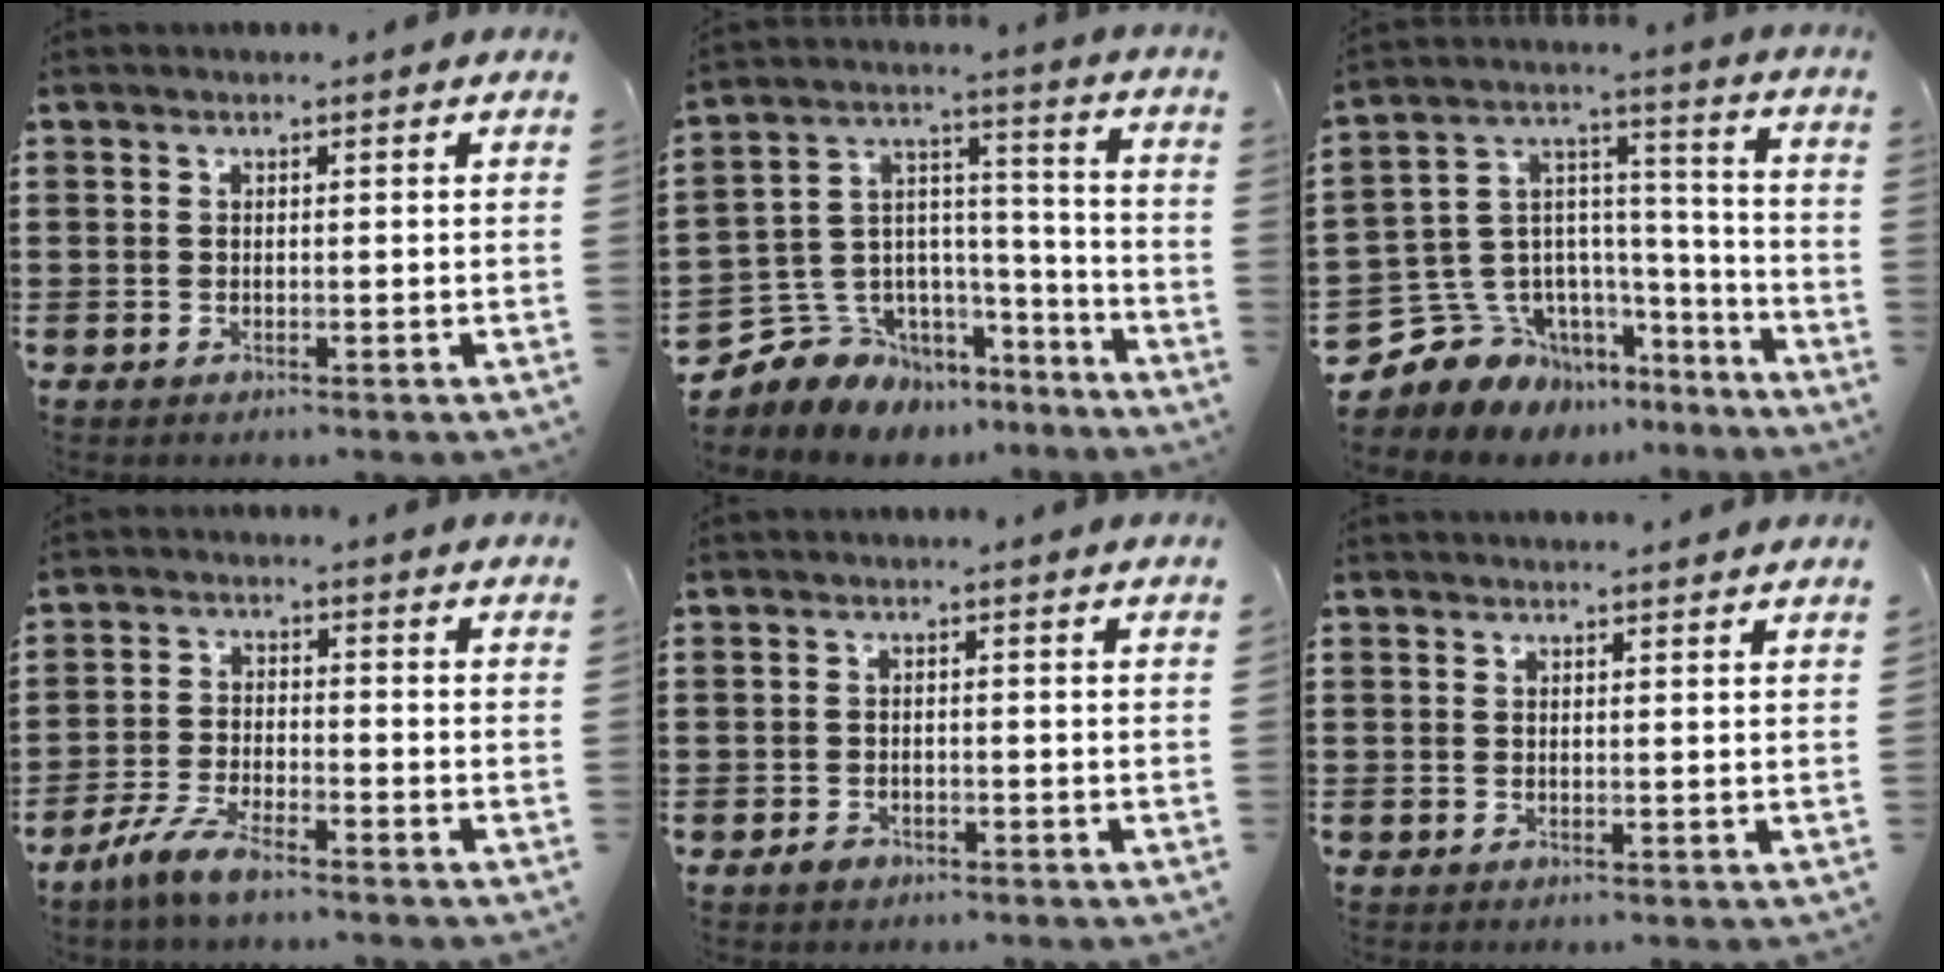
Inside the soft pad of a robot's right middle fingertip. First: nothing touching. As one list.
[{"total": 6.7, "force": [-4.4, 5.0, -0.8], "torque": [-0.021, -0.010, -0.082]}, {"total": 8.9, "force": [-6.5, 6.0, 0.2], "torque": [-0.043, -0.009, -0.123]}, {"total": 5.3, "force": [-4.2, 0.8, 3.1], "torque": [-0.084, -0.009, -0.087]}, {"total": 1.3, "force": [-0.9, 0.7, 0.5], "torque": [-0.012, 0.000, -0.021]}, {"total": 1.1, "force": [1.0, -0.2, 0.2], "torque": [-0.004, -0.003, 0.020]}]